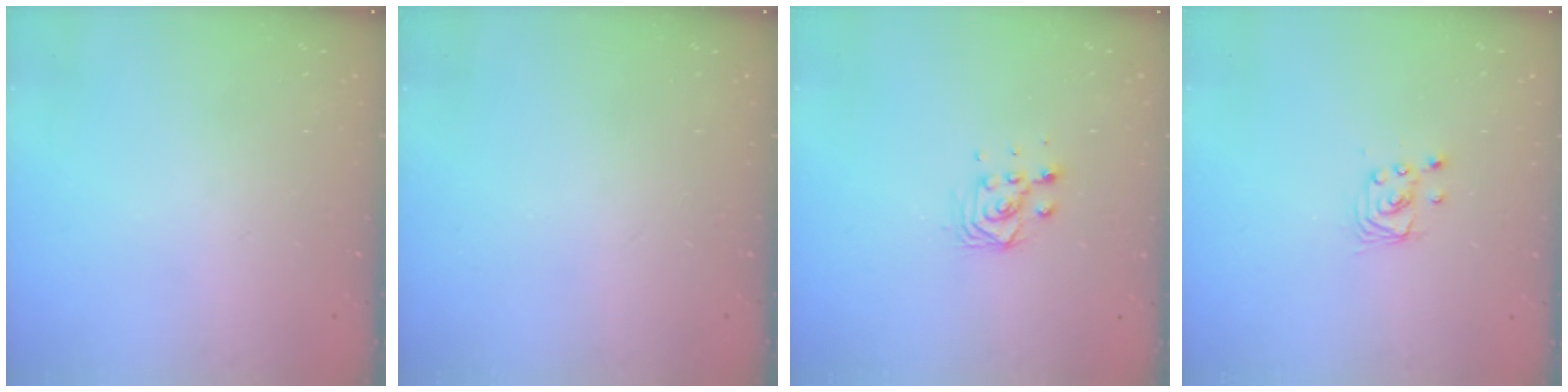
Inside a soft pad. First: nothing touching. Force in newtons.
{"total": 0.0}
{"total": 7.3, "press": 7.3, "slide": 0.4}
{"total": 2.9, "press": 2.9, "slide": 0.2}